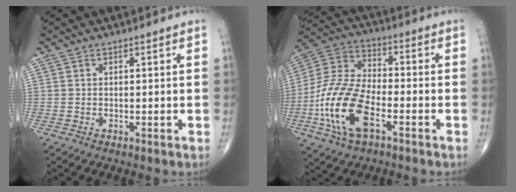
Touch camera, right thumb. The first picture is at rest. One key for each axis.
{"total": 17.0, "fx": -5.9, "fy": 8.3, "fz": 13.6, "tx": -0.284, "ty": 0.024, "tz": -0.117}